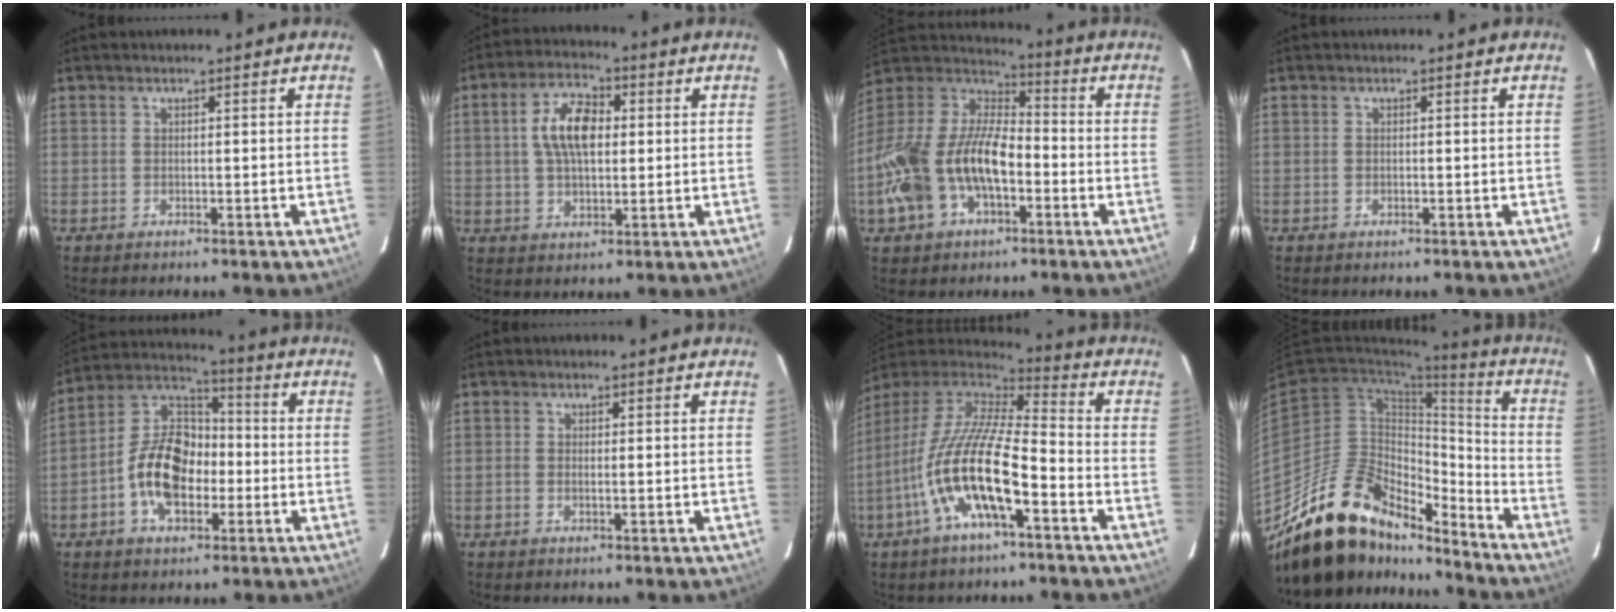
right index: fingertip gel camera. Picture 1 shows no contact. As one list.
[{"total": 9.2, "force": [1.5, 4.9, 7.6], "torque": [-0.141, 0.018, 0.027]}, {"total": 21.3, "force": [-6.8, 12.3, 16.1], "torque": [-0.343, -0.003, -0.126]}, {"total": 0.0}, {"total": 13.3, "force": [-3.8, 8.1, 9.8], "torque": [-0.192, 0.025, -0.067]}, {"total": 0.8, "force": [-0.1, 0.2, 0.7], "torque": [-0.018, 0.001, -0.005]}, {"total": 17.8, "force": [-7.1, 4.6, 15.7], "torque": [-0.295, -0.022, -0.141]}, {"total": 22.1, "force": [-17.7, 9.2, 9.6], "torque": [-0.175, 0.020, -0.293]}]